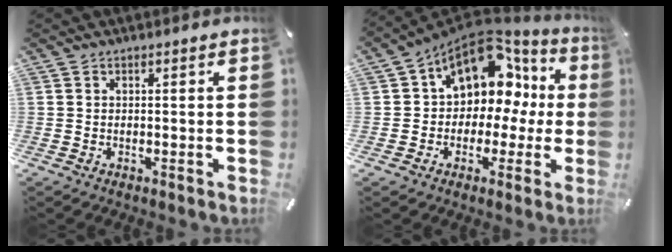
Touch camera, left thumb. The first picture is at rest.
{"total": 13.2, "force": [5.7, 9.6, 7.1], "torque": [-0.107, -0.041, 0.100]}